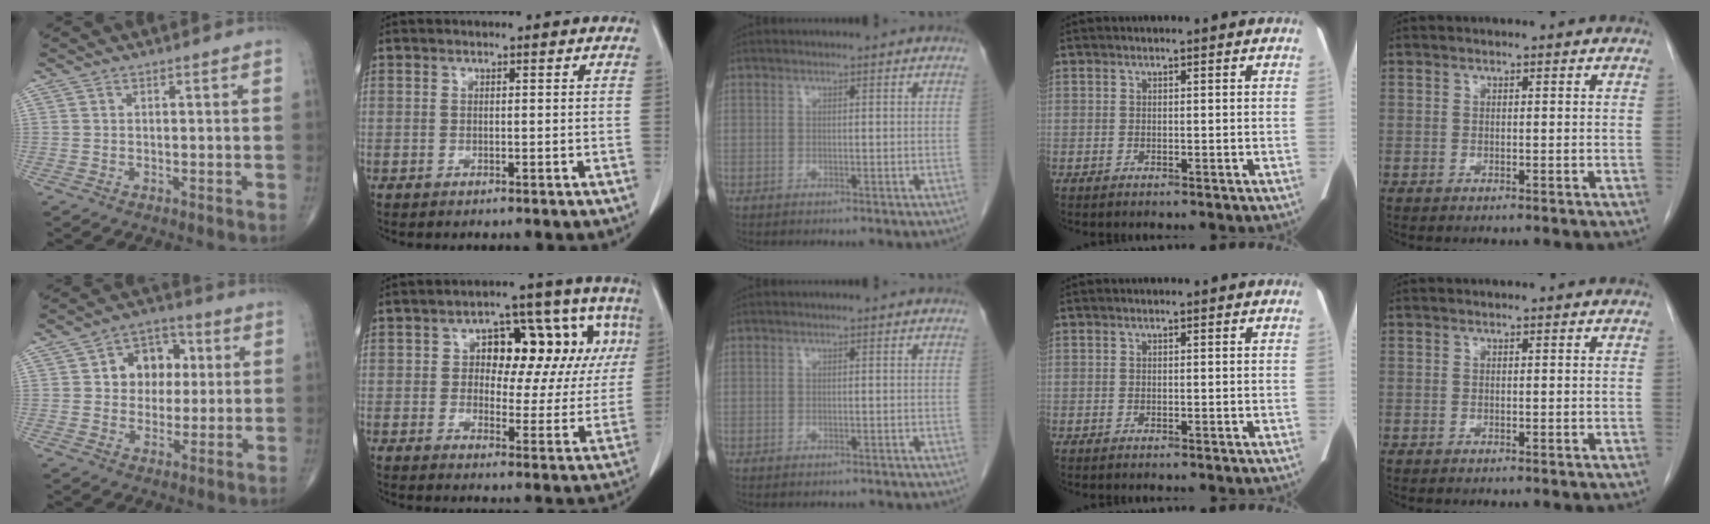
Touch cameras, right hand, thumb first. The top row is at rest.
{"thumb": {"total": 10.2, "force": [1.8, 8.0, 6.0], "torque": [-0.036, 0.012, 0.022]}, "index": {"total": 15.9, "force": [4.4, 7.7, 13.2], "torque": [-0.154, 0.039, 0.057]}, "middle": {"total": 3.1, "force": [-2.9, 1.0, 0.7], "torque": [-0.006, -0.003, -0.033]}}